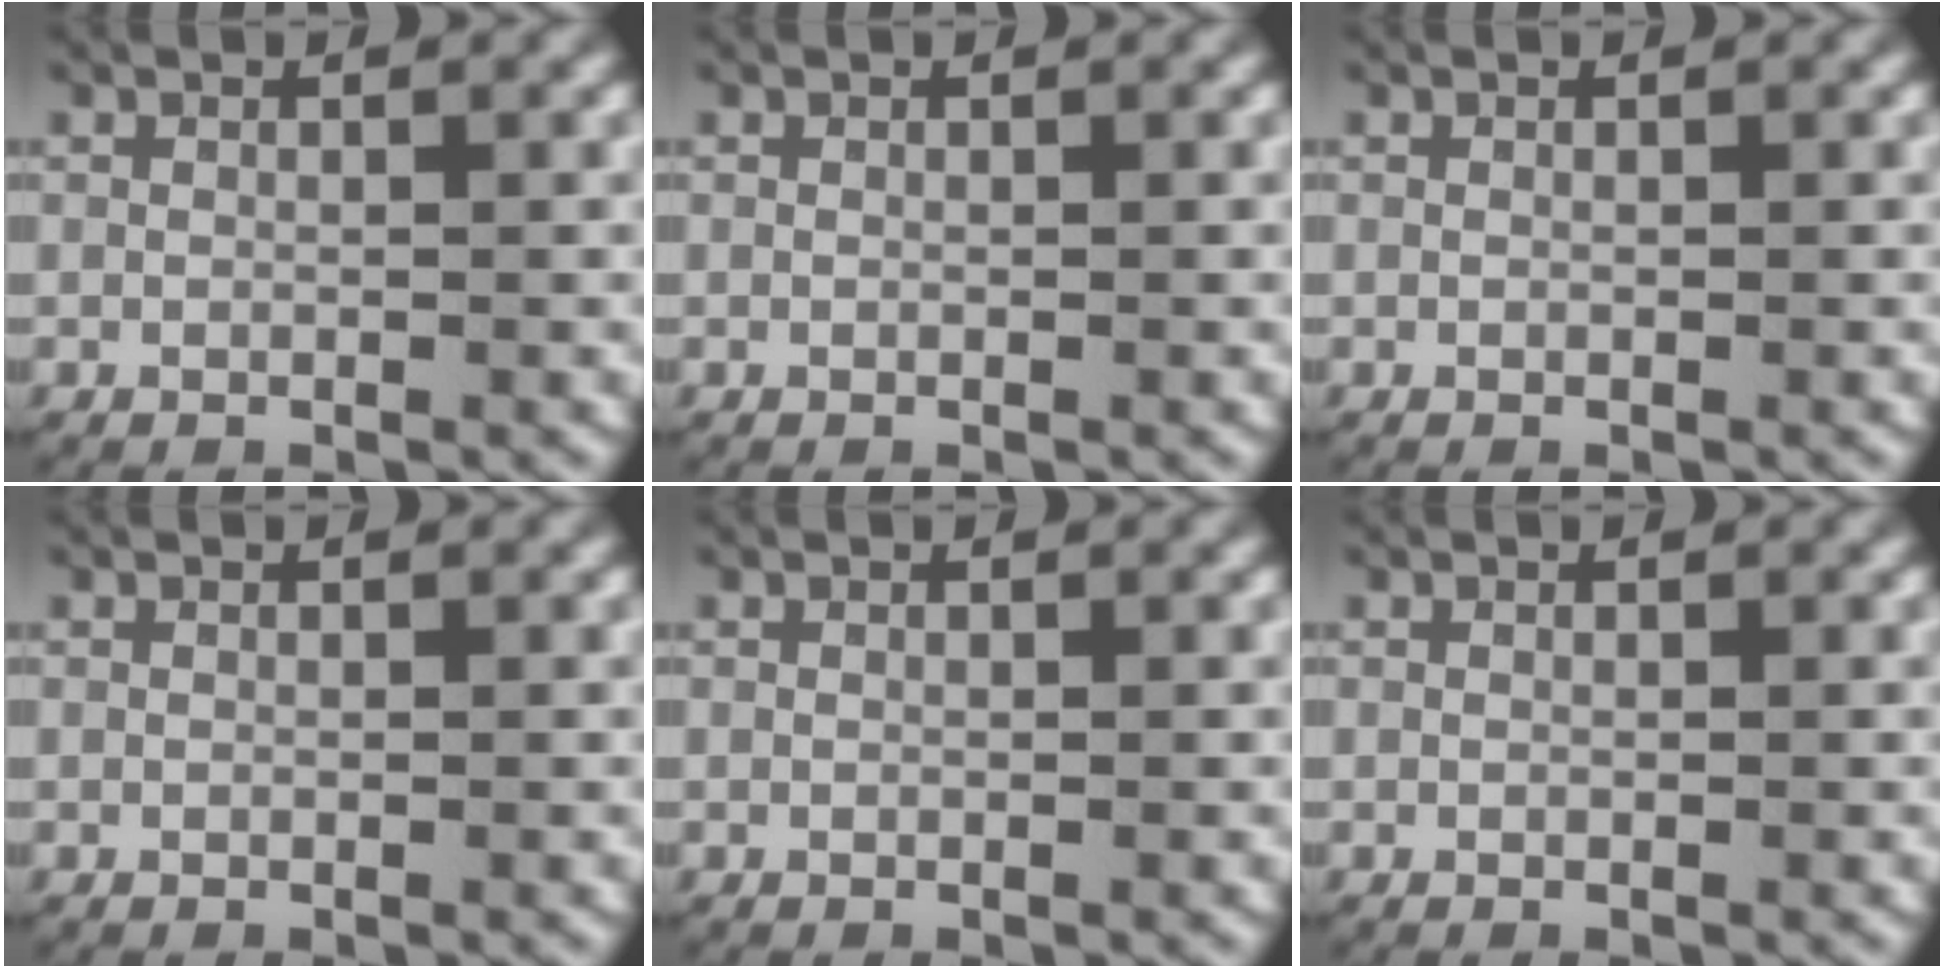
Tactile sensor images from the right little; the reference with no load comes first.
{"total": 0.0}
{"total": 0.0}
{"total": 0.0}
{"total": 0.0}
{"total": 0.0}